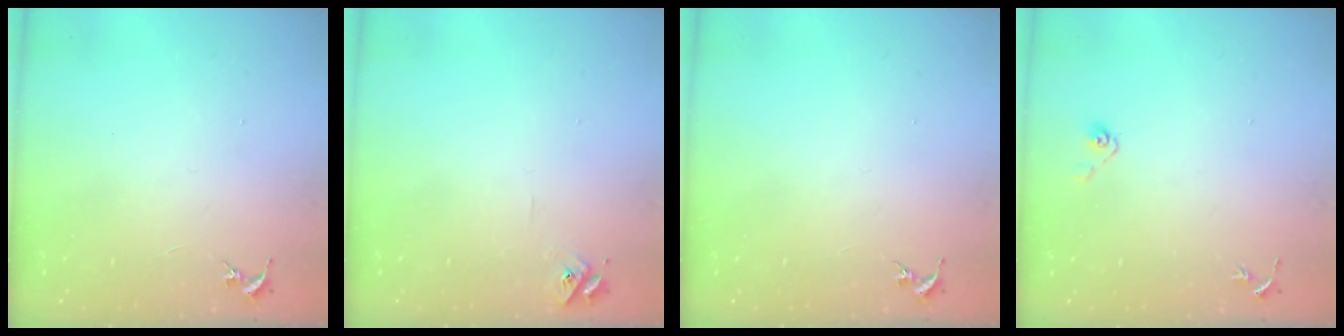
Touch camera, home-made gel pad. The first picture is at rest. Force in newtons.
{"total": 3.2, "press": 3.2, "slide": 0.4}
{"total": 0.0}
{"total": 3.9, "press": 3.3, "slide": 2.1}